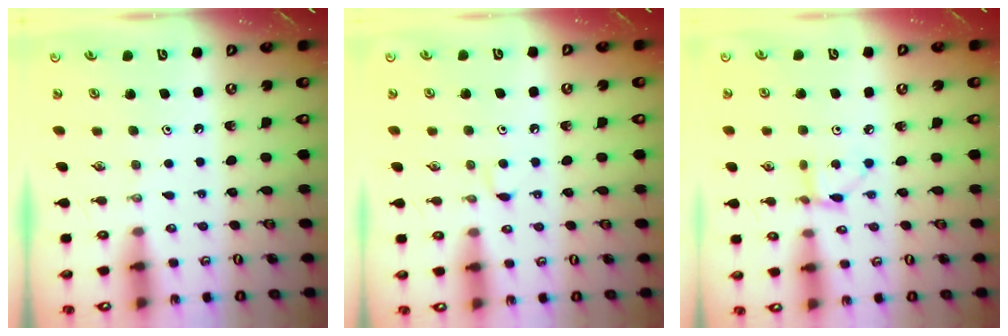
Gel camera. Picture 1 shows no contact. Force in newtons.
{"total": 3.7, "press": 3.6, "slide": 0.5}
{"total": 4.0, "press": 4.0, "slide": 0.4}